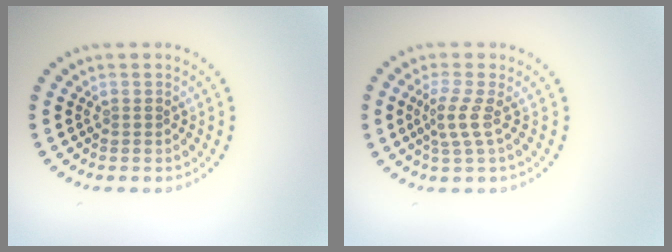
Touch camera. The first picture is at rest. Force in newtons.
{"total": 2.2, "press": 1.5, "slide": 1.6}